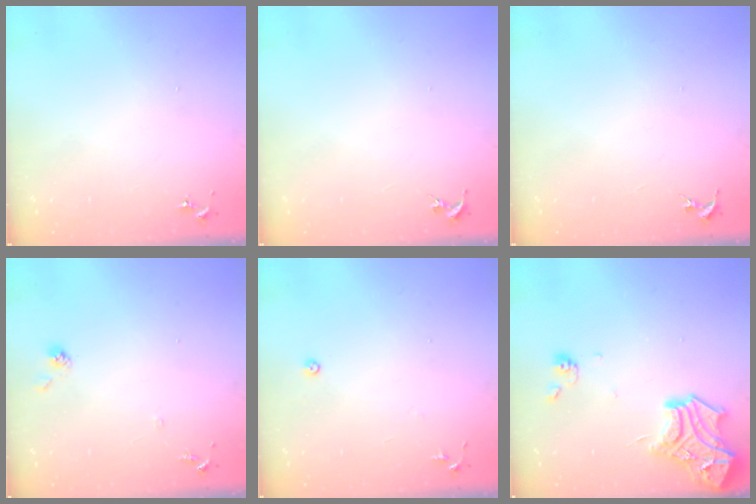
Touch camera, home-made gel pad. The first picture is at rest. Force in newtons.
{"total": 0.0}
{"total": 0.0}
{"total": 7.3, "press": 7.3, "slide": 0.4}
{"total": 5.5, "press": 5.5, "slide": 0.5}
{"total": 16.2, "press": 16.2, "slide": 1.5}